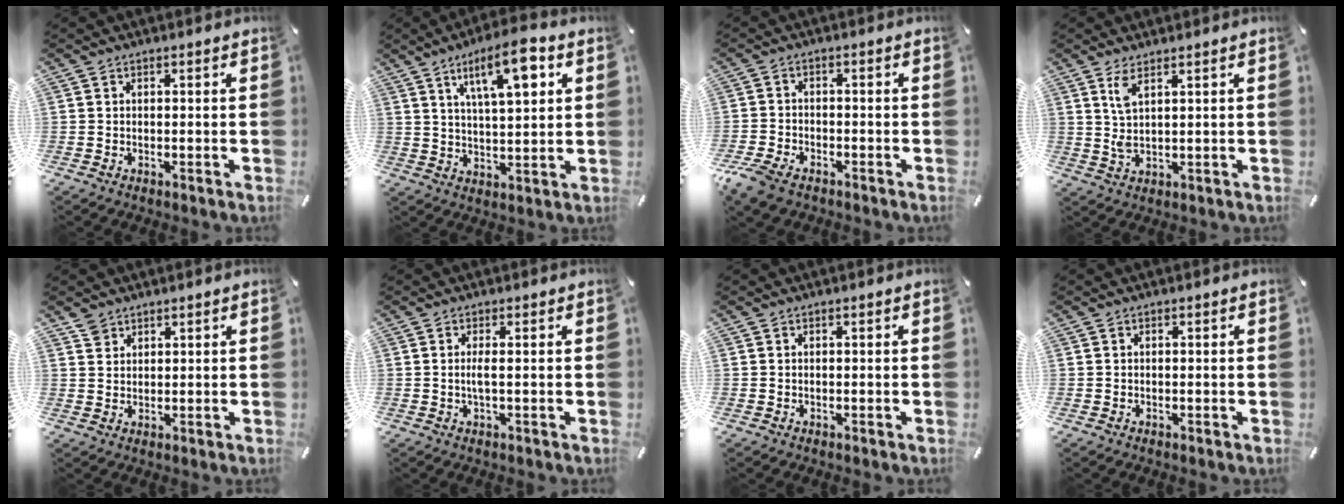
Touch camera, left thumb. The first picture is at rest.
{"total": 11.7, "force": [5.1, 4.1, 9.7], "torque": [-0.153, -0.008, 0.083]}
{"total": 5.7, "force": [-4.1, 3.0, 2.7], "torque": [-0.074, 0.010, -0.082]}
{"total": 4.6, "force": [2.3, 1.3, 3.8], "torque": [-0.088, -0.001, 0.038]}
{"total": 2.8, "force": [2.1, 1.8, 0.3], "torque": [0.000, -0.005, 0.041]}
{"total": 2.8, "force": [0.0, 0.2, 2.8], "torque": [-0.052, -0.007, -0.001]}
{"total": 0.0}
{"total": 0.0}